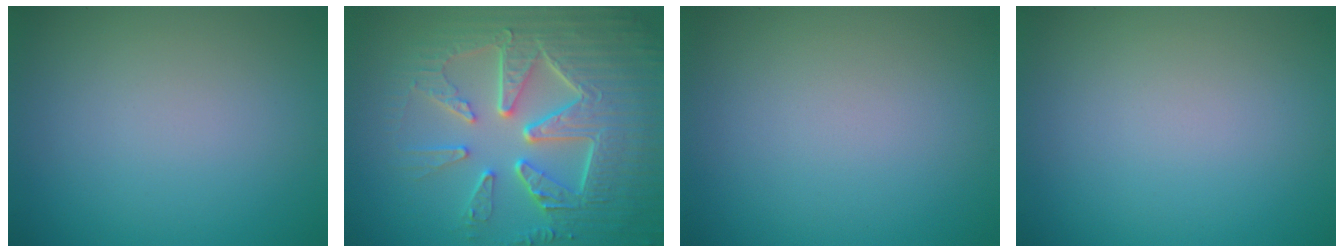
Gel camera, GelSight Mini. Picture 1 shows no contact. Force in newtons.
{"total": 9.2, "press": 6.6, "slide": 6.4}
{"total": 0.0}
{"total": 0.0}